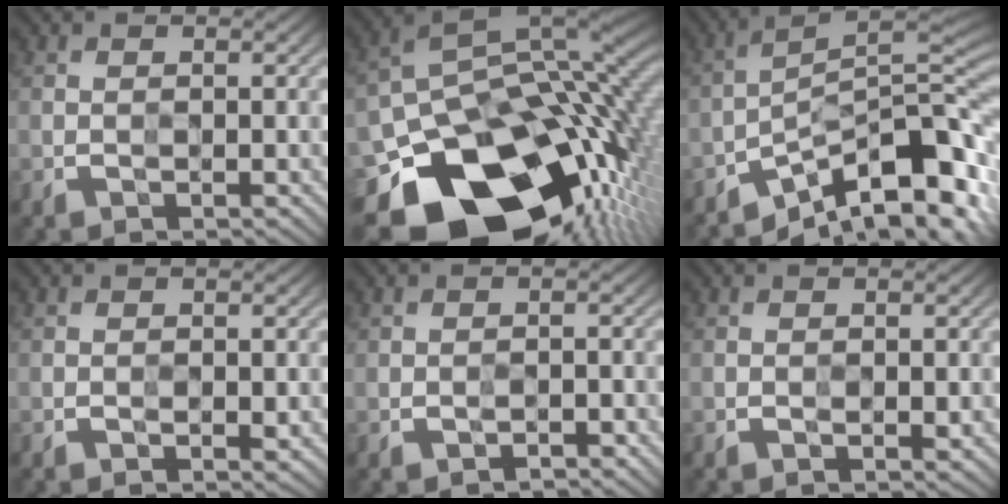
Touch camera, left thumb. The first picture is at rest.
{"total": 21.4, "force": [-8.8, 14.0, 13.6], "torque": [-0.244, -0.037, -0.124]}
{"total": 10.7, "force": [-6.8, 3.1, 7.6], "torque": [-0.114, -0.002, -0.121]}
{"total": 0.9, "force": [-0.1, 0.4, 0.8], "torque": [-0.010, -0.001, -0.002]}
{"total": 1.1, "force": [-0.8, 0.6, 0.5], "torque": [-0.005, 0.002, -0.014]}
{"total": 0.7, "force": [-0.1, 0.3, 0.6], "torque": [-0.008, -0.001, -0.001]}